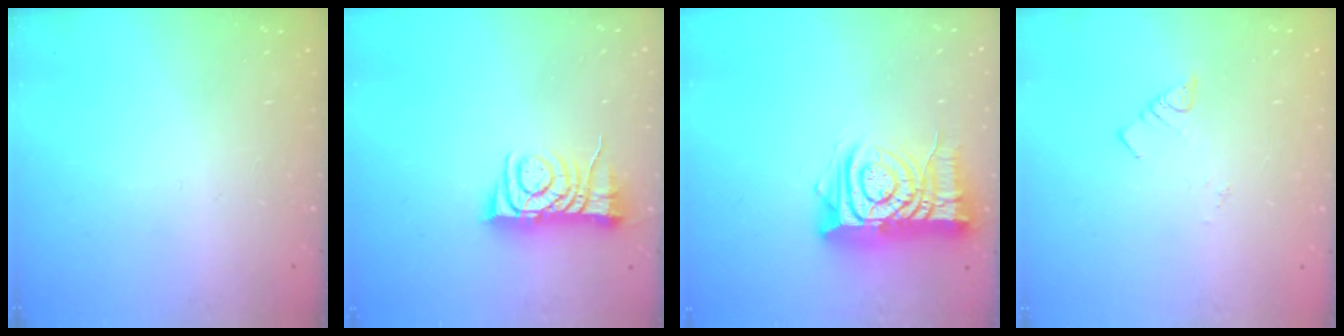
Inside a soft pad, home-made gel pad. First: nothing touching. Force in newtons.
{"total": 7.6, "press": 7.5, "slide": 1.0}
{"total": 13.2, "press": 13.2, "slide": 1.5}
{"total": 1.9, "press": 1.9, "slide": 0.1}